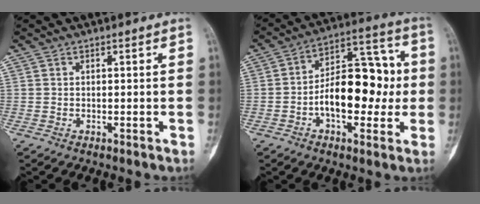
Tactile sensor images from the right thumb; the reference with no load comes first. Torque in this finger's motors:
{"motor_torque": [1.53, 1.58, 1.36, -0.13, 0.12]}